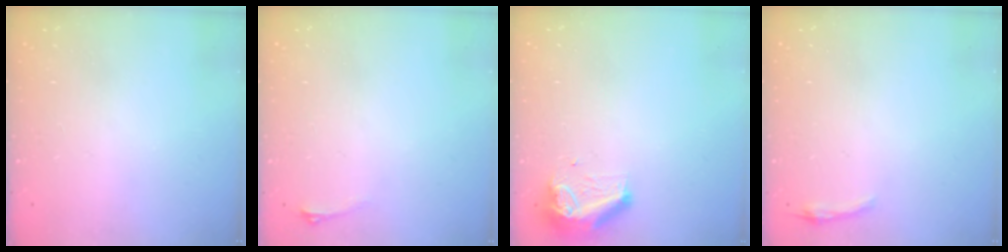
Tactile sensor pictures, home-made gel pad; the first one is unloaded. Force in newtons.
{"total": 2.9, "press": 2.6, "slide": 1.5}
{"total": 9.6, "press": 9.5, "slide": 0.6}
{"total": 3.1, "press": 3.0, "slide": 0.7}